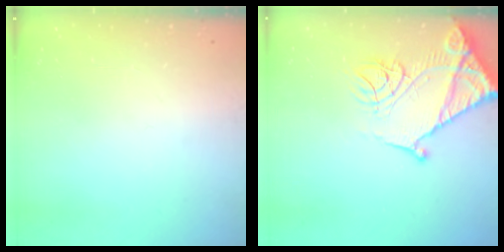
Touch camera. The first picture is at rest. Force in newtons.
{"total": 19.3, "press": 19.2, "slide": 2.1}